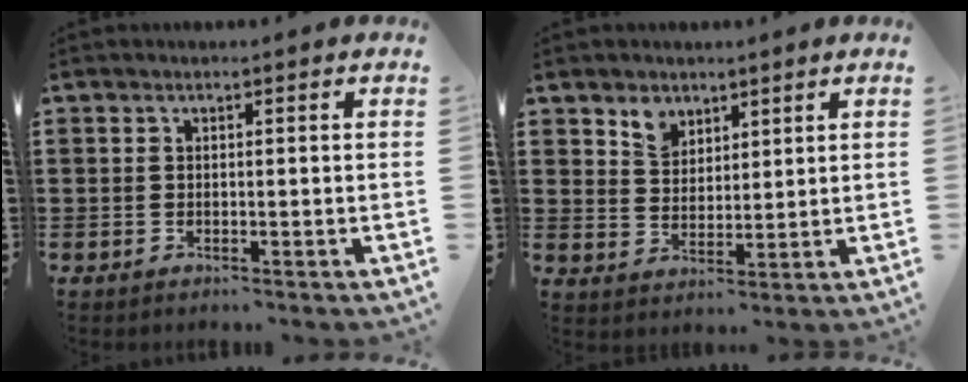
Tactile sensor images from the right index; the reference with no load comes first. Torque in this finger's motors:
{"motor_torque": [0.08, 0.00, 0.10, 0.03]}